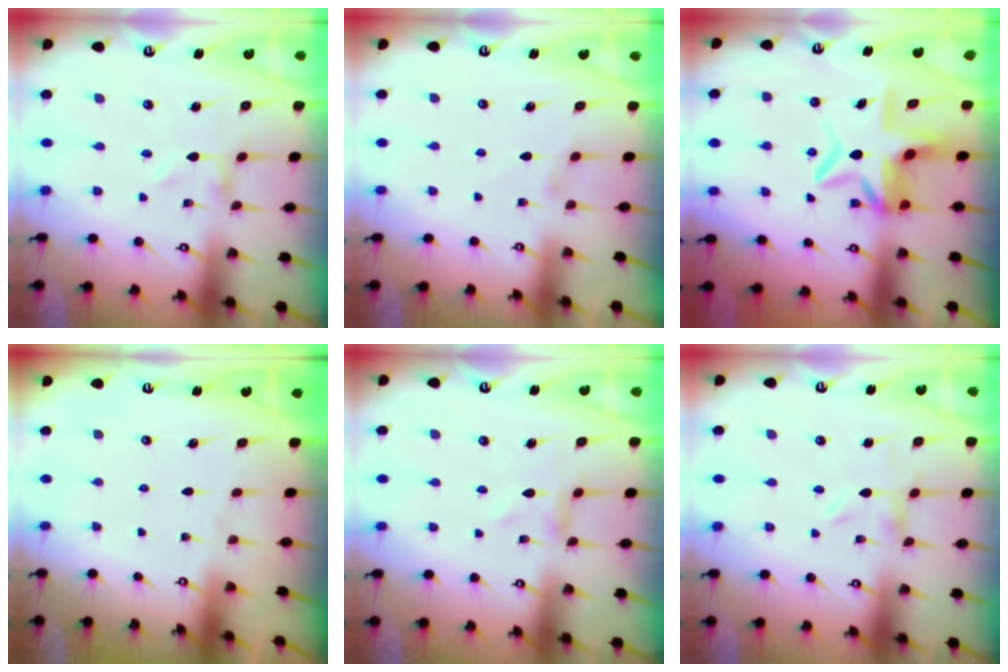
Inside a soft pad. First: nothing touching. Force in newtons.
{"total": 1.1, "press": 1.0, "slide": 0.3}
{"total": 9.4, "press": 9.4, "slide": 1.2}
{"total": 0.0}
{"total": 0.0}
{"total": 0.0}